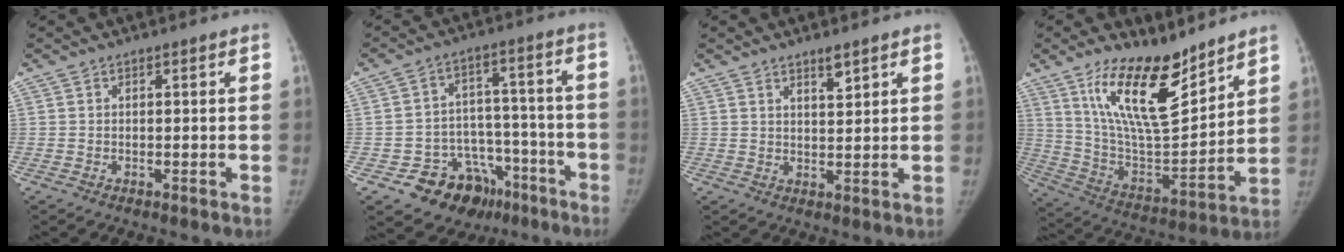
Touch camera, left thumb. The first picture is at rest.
{"total": 14.0, "force": [-8.4, 9.9, 5.2], "torque": [-0.031, 0.084, -0.116]}
{"total": 2.9, "force": [2.1, 0.8, 1.8], "torque": [-0.023, -0.017, 0.038]}
{"total": 19.0, "force": [12.6, 6.7, 12.6], "torque": [-0.181, -0.084, 0.238]}